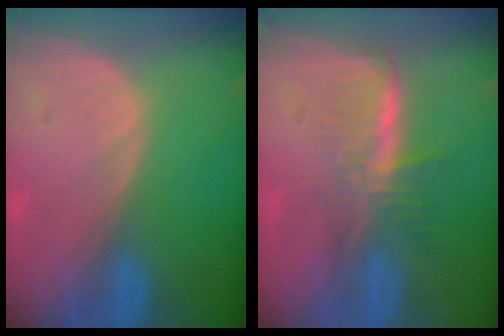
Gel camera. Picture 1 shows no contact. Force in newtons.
{"total": 6.0, "press": 5.2, "slide": 3.0}